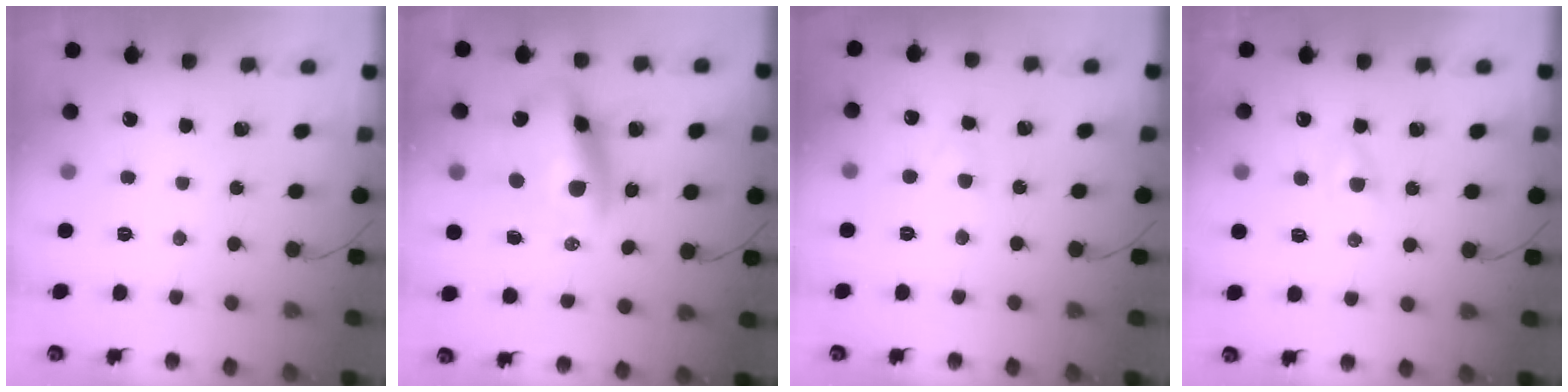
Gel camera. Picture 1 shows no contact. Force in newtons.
{"total": 14.0, "press": 13.6, "slide": 3.3}
{"total": 1.8, "press": 1.5, "slide": 0.9}
{"total": 1.9, "press": 1.6, "slide": 1.0}